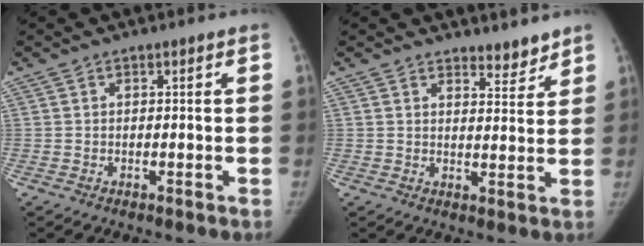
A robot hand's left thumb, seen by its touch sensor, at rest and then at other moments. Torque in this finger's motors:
{"motor_torque": [0.08, -0.22, -0.05, 0.12, -0.01]}